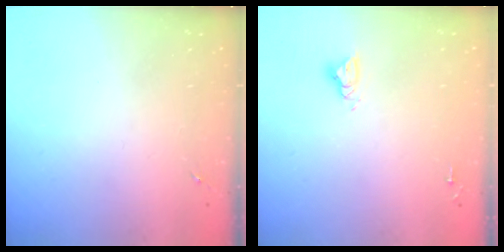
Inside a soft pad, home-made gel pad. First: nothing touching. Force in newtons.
{"total": 4.8, "press": 4.7, "slide": 0.4}